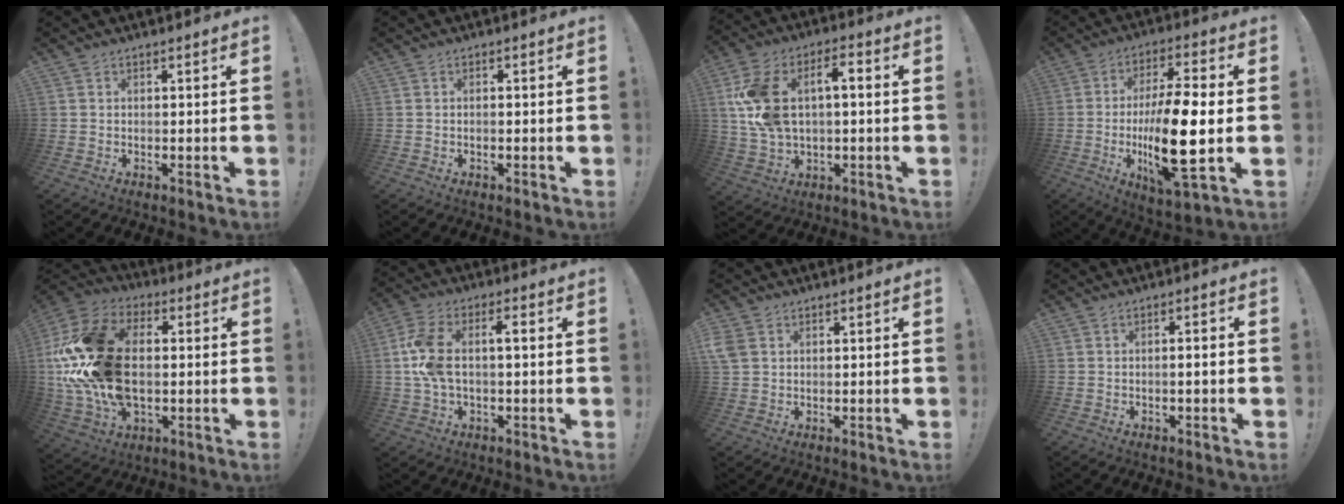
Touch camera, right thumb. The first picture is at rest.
{"total": 0.9, "force": [-0.6, 0.0, 0.7], "torque": [-0.020, 0.003, -0.009]}
{"total": 14.8, "force": [2.4, 9.0, 11.5], "torque": [-0.221, 0.008, 0.041]}
{"total": 19.1, "force": [-3.0, 5.2, 18.2], "torque": [-0.336, 0.001, -0.049]}
{"total": 26.4, "force": [0.1, 17.3, 20.0], "torque": [-0.390, 0.023, 0.013]}
{"total": 10.0, "force": [0.2, 4.7, 8.9], "torque": [-0.173, 0.007, 0.003]}
{"total": 4.0, "force": [1.6, 3.0, 2.0], "torque": [-0.042, 0.001, 0.033]}
{"total": 2.2, "force": [-0.9, -0.2, 2.0], "torque": [-0.040, 0.003, -0.016]}